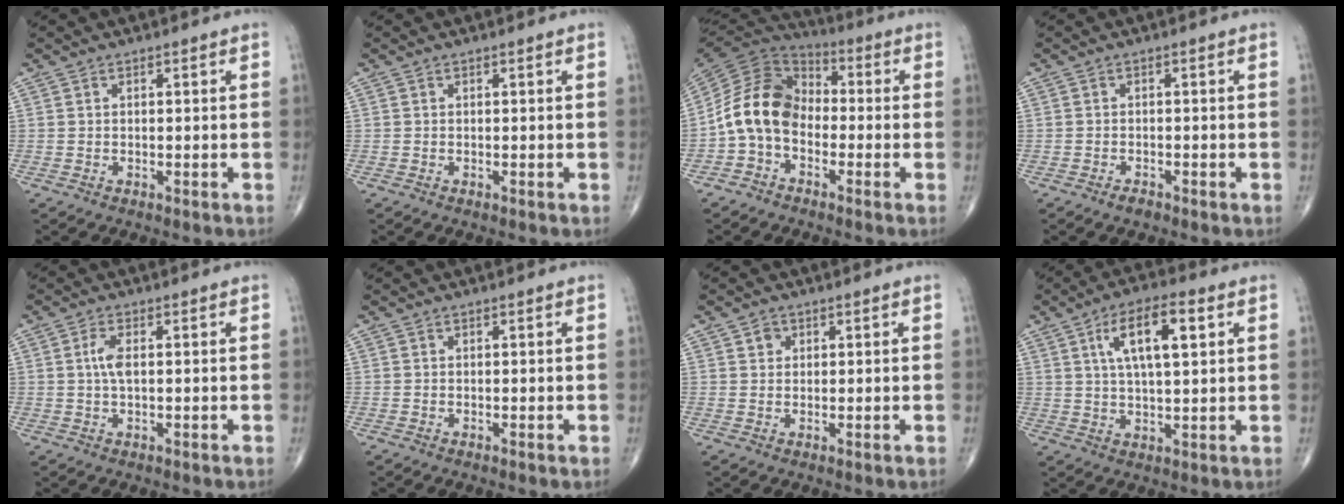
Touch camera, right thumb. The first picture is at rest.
{"total": 0.0}
{"total": 12.4, "force": [-2.7, 9.1, 7.9], "torque": [-0.137, 0.050, -0.067]}
{"total": 1.3, "force": [-1.0, 0.6, 0.7], "torque": [-0.015, 0.001, -0.019]}
{"total": 3.1, "force": [0.3, 1.2, 2.8], "torque": [-0.066, 0.004, 0.005]}
{"total": 0.0}
{"total": 1.8, "force": [0.8, 1.5, 0.6], "torque": [0.001, -0.003, 0.009]}
{"total": 10.9, "force": [3.7, 3.8, 9.4], "torque": [-0.157, 0.001, 0.064]}